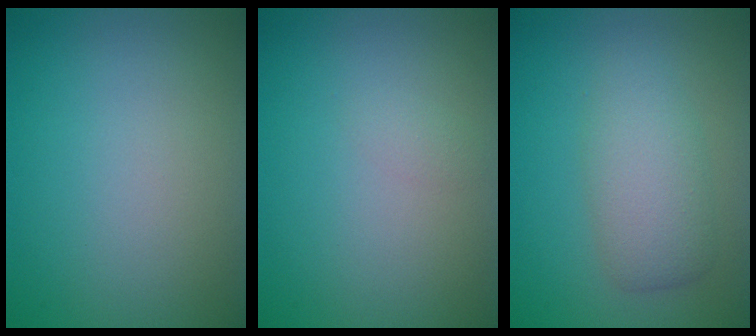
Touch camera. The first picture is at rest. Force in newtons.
{"total": 0.7, "press": 0.7, "slide": 0.1}
{"total": 4.0, "press": 4.0, "slide": 0.1}